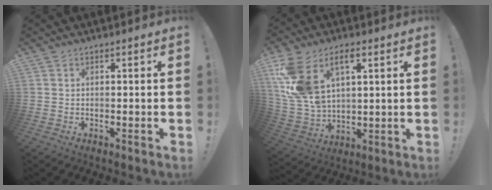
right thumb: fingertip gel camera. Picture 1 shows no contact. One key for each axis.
{"total": 15.4, "fx": 7.0, "fy": 9.4, "fz": 9.9, "tx": -0.220, "ty": -0.029, "tz": 0.133}